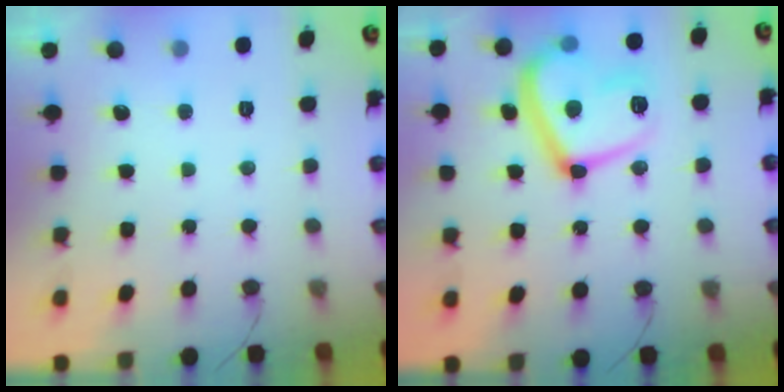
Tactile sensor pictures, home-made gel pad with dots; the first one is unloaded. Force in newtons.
{"total": 17.3, "press": 17.3, "slide": 1.5}